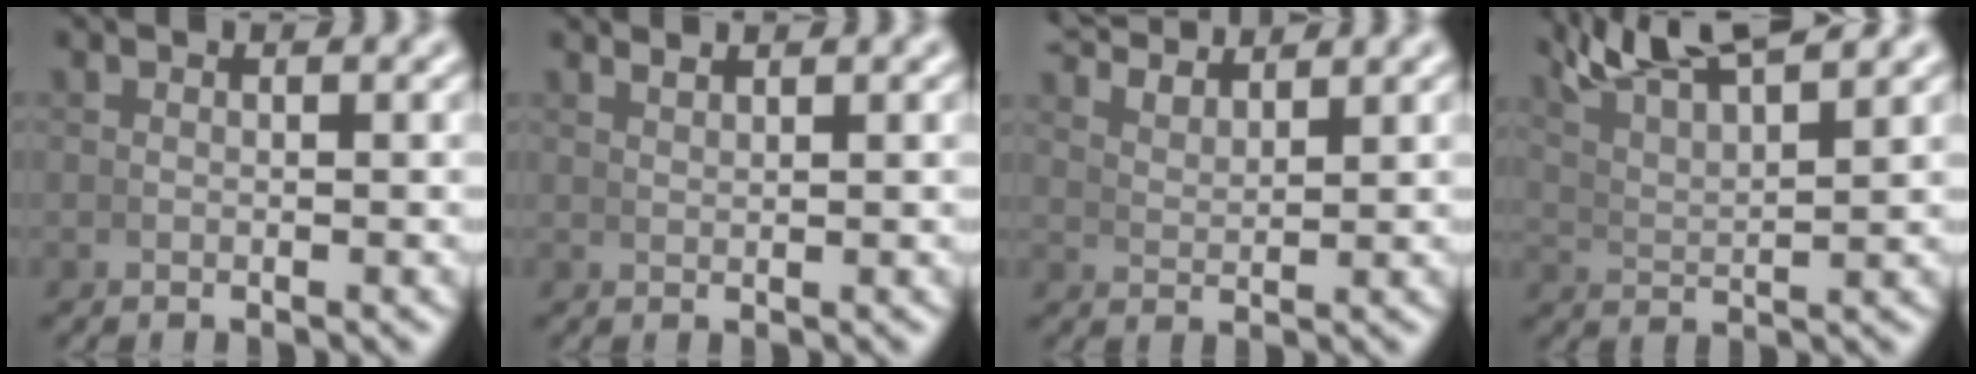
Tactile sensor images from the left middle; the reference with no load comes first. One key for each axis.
{"total": 1.3, "fx": 1.2, "fy": -0.2, "fz": 0.3, "tx": 0.000, "ty": 0.006, "tz": 0.025}
{"total": 4.1, "fx": 3.9, "fy": 0.5, "fz": 1.2, "tx": -0.020, "ty": 0.008, "tz": 0.070}
{"total": 7.6, "fx": 6.0, "fy": 2.3, "fz": 4.0, "tx": -0.076, "ty": 0.016, "tz": 0.099}